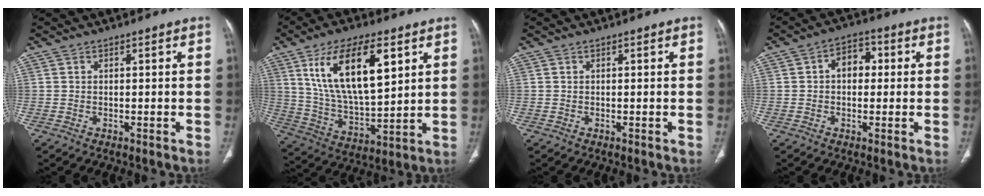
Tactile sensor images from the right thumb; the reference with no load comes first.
{"total": 19.3, "force": [7.6, 8.2, 15.8], "torque": [-0.263, -0.028, 0.145]}
{"total": 0.0}
{"total": 6.1, "force": [0.7, 4.2, 4.3], "torque": [-0.047, 0.017, 0.001]}